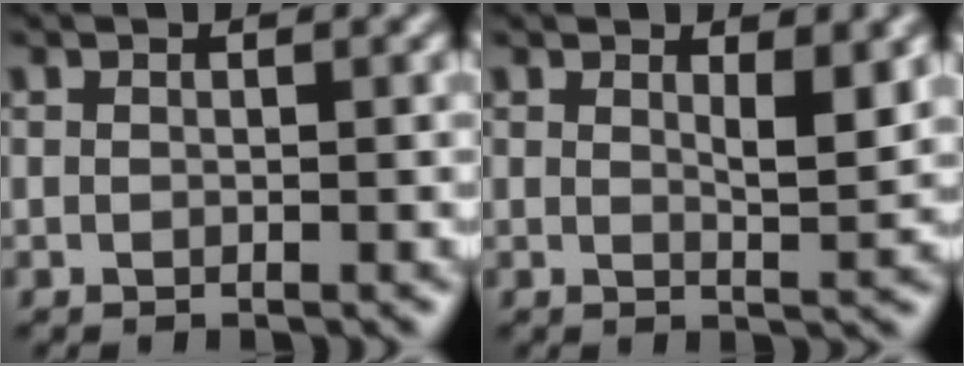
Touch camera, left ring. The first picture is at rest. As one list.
[{"total": 2.3, "force": [1.1, 0.5, 2.0], "torque": [-0.027, -0.005, 0.020]}]